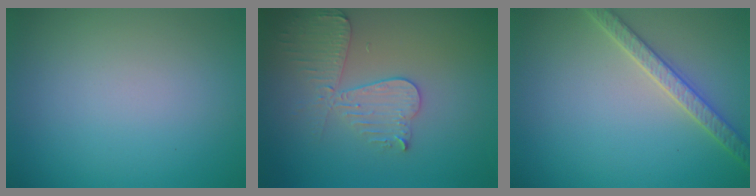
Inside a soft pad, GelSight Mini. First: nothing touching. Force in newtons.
{"total": 3.6, "press": 3.6, "slide": 0.5}
{"total": 3.1, "press": 2.9, "slide": 0.9}